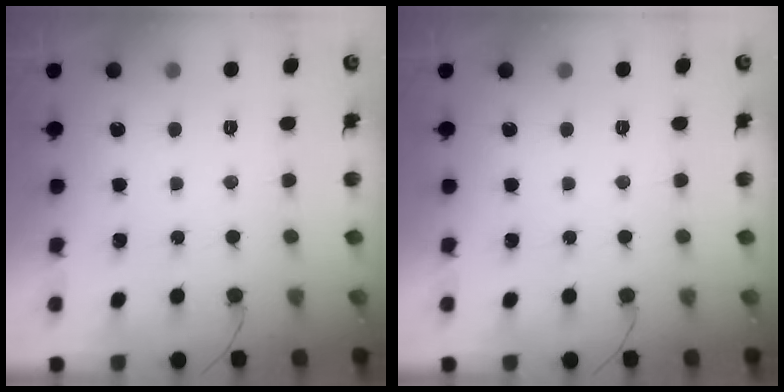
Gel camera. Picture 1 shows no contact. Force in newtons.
{"total": 0.0}